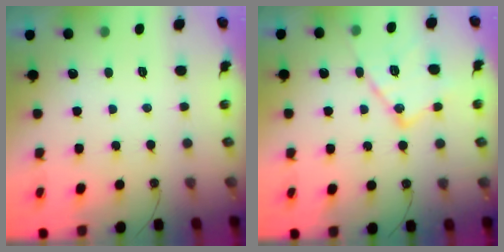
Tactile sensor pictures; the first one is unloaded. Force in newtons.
{"total": 15.4, "press": 15.4, "slide": 1.1}